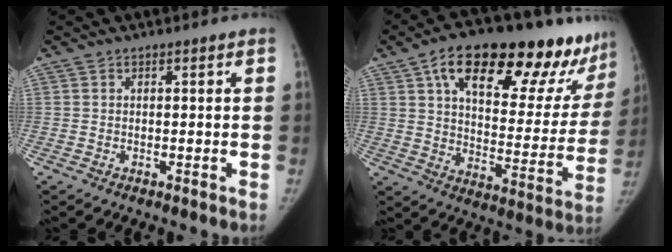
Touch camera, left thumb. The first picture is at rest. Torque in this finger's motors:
{"motor_torque": [2.48, 2.53, 1.32, -1.45, 0.42]}